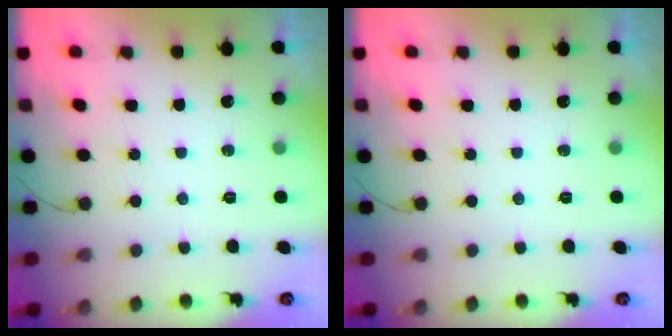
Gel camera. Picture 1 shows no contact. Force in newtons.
{"total": 0.0}